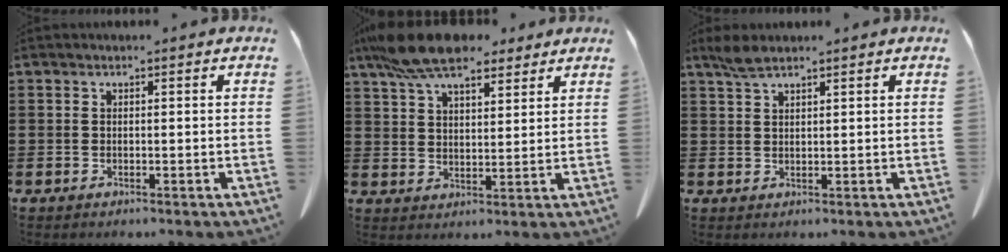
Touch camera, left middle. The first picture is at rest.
{"total": 10.2, "force": [8.1, 3.4, 5.2], "torque": [-0.118, -0.012, 0.151]}
{"total": 2.6, "force": [2.1, 0.5, 1.5], "torque": [-0.036, 0.001, 0.039]}